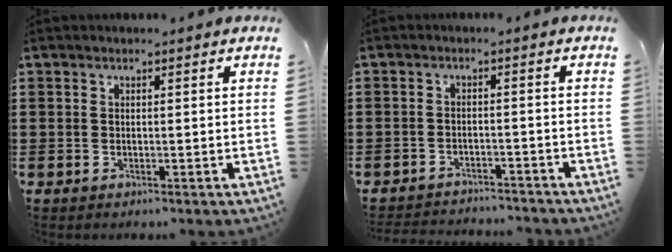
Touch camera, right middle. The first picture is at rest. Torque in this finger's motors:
{"motor_torque": [0.23, -0.13, -0.03, 0.00]}